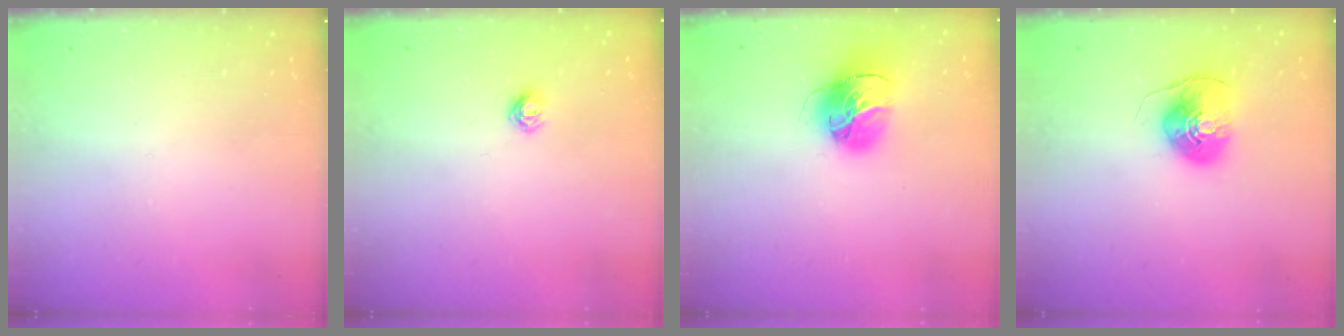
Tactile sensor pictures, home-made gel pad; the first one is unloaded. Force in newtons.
{"total": 5.8, "press": 5.8, "slide": 0.7}
{"total": 16.4, "press": 16.4, "slide": 1.6}
{"total": 9.8, "press": 9.7, "slide": 1.4}